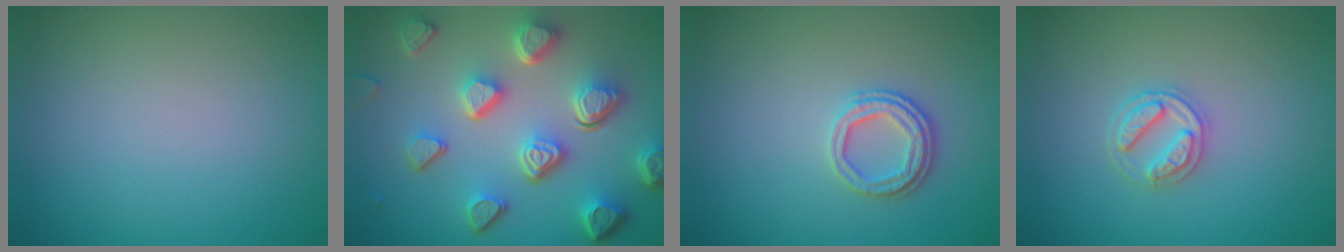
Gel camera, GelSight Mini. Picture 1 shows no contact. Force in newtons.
{"total": 7.5, "press": 5.6, "slide": 5.1}
{"total": 2.5, "press": 2.1, "slide": 1.4}
{"total": 2.6, "press": 2.5, "slide": 0.5}